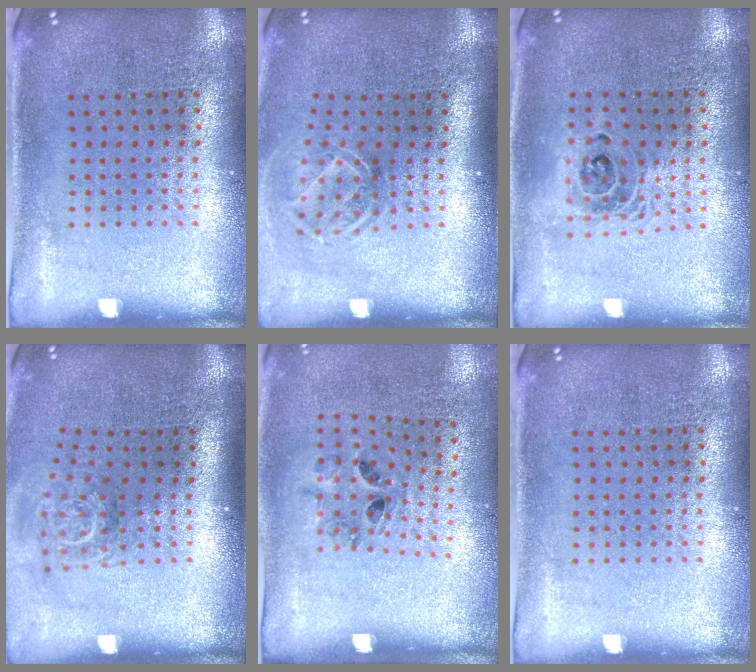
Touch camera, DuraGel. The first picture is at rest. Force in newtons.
{"total": 1.8, "press": 1.3, "slide": 1.3}
{"total": 1.5, "press": 1.2, "slide": 0.8}
{"total": 1.8, "press": 1.3, "slide": 1.2}
{"total": 1.2, "press": 0.8, "slide": 0.9}
{"total": 0.0}